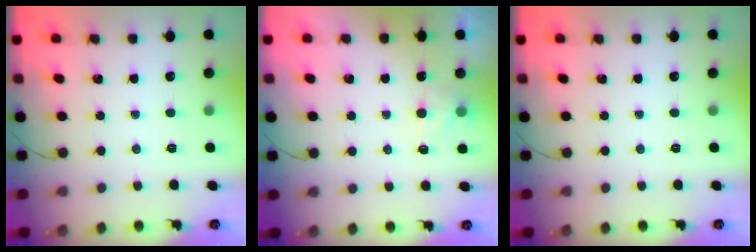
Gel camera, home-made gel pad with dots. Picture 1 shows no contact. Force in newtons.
{"total": 2.9, "press": 2.5, "slide": 1.5}
{"total": 0.0}